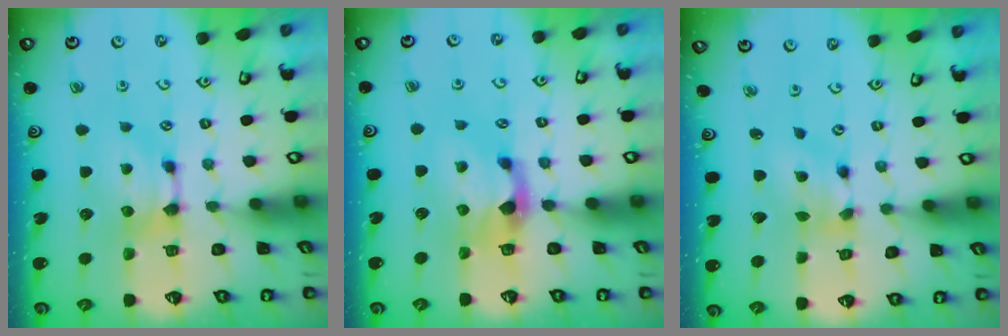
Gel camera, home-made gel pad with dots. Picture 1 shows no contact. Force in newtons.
{"total": 2.0, "press": 1.6, "slide": 1.2}
{"total": 2.9, "press": 2.4, "slide": 1.6}